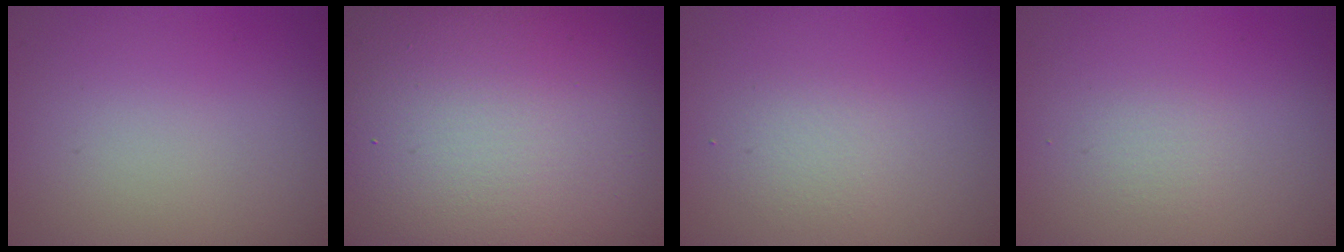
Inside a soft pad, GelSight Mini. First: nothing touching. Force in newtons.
{"total": 23.8, "press": 23.8, "slide": 0.7}
{"total": 1.5, "press": 1.5, "slide": 0.1}
{"total": 0.9, "press": 0.9, "slide": 0.0}